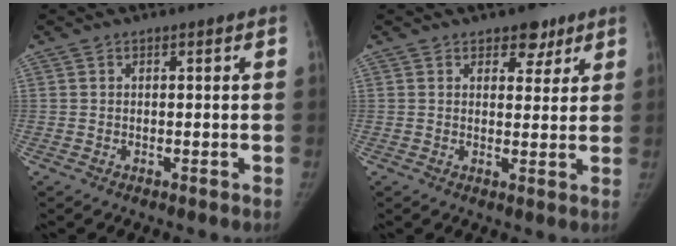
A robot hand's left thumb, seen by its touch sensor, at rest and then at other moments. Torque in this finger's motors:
{"motor_torque": [-0.09, 0.14, -0.06, 0.00, -0.07]}